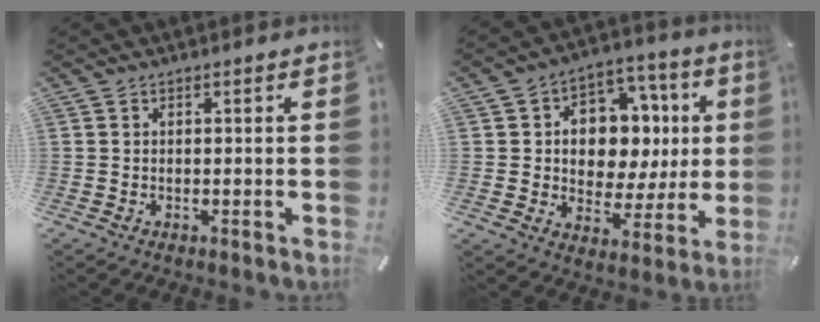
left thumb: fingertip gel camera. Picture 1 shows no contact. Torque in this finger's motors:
{"motor_torque": [2.13, 2.11, 1.74, -0.02, 0.19]}